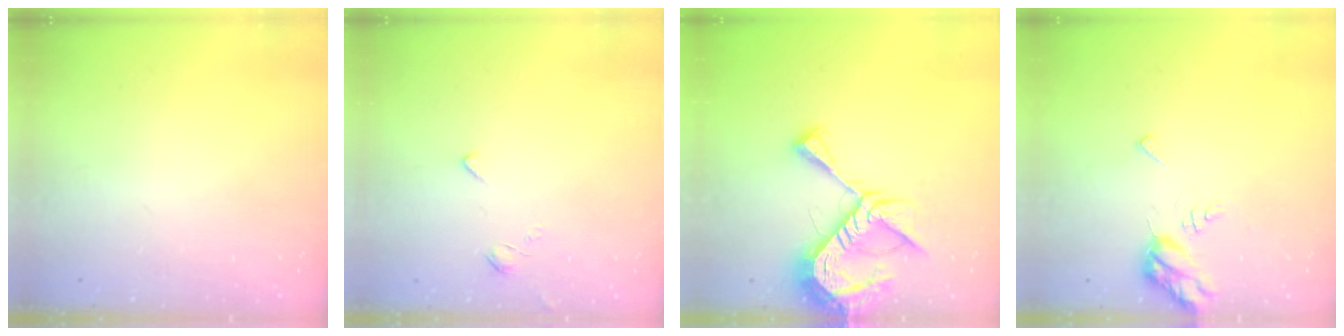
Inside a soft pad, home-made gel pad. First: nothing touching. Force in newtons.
{"total": 2.0, "press": 2.0, "slide": 0.5}
{"total": 14.7, "press": 14.6, "slide": 1.4}
{"total": 7.9, "press": 7.8, "slide": 0.5}